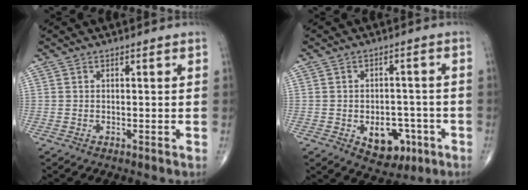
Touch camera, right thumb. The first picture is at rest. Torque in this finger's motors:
{"motor_torque": [1.31, 0.61, 0.46, -0.67, 0.03]}